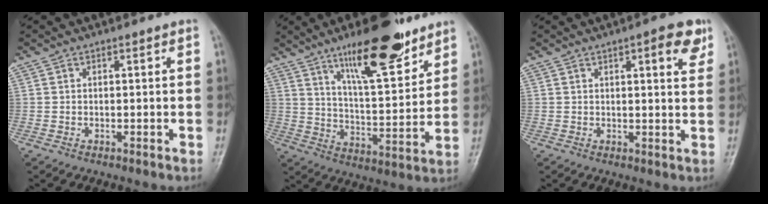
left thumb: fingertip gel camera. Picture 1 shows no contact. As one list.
[{"total": 17.1, "force": [11.4, 4.9, 11.9], "torque": [-0.158, -0.066, 0.190]}, {"total": 5.7, "force": [2.9, 1.7, 4.6], "torque": [-0.047, -0.011, 0.032]}]